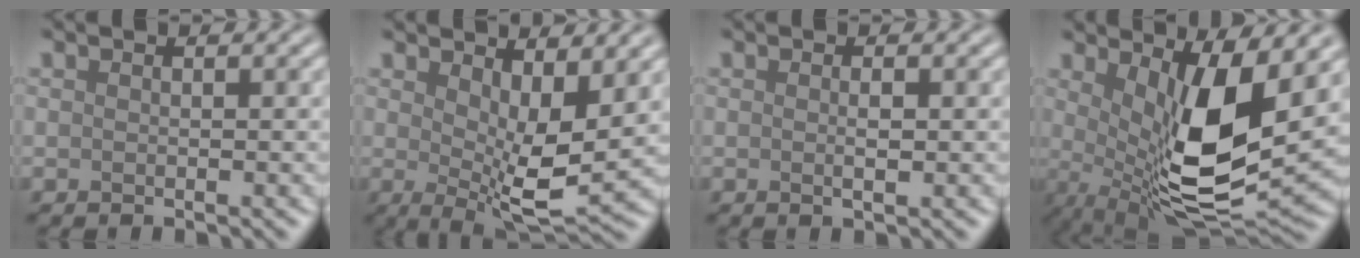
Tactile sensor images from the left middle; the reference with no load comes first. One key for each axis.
{"total": 6.9, "fx": 1.3, "fy": 2.5, "fz": 6.3, "tx": -0.106, "ty": -0.014, "tz": 0.026}
{"total": 1.1, "fx": -0.2, "fy": 0.2, "fz": 1.0, "tx": -0.020, "ty": 0.000, "tz": -0.005}
{"total": 10.5, "fx": 1.5, "fy": 3.4, "fz": 9.8, "tx": -0.174, "ty": -0.029, "tz": 0.034}